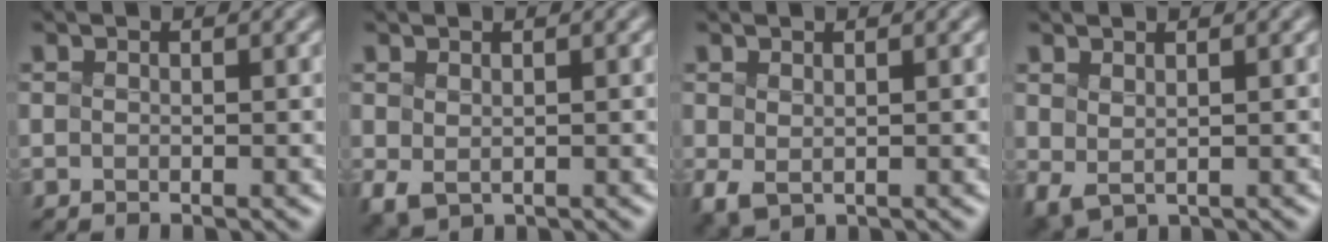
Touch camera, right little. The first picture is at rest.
{"total": 1.5, "force": [0.1, 1.0, 1.1], "torque": [-0.027, -0.005, 0.008]}
{"total": 1.6, "force": [0.1, 1.0, 1.3], "torque": [-0.032, -0.004, 0.006]}
{"total": 1.7, "force": [0.7, 0.9, 1.2], "torque": [-0.032, -0.004, 0.019]}